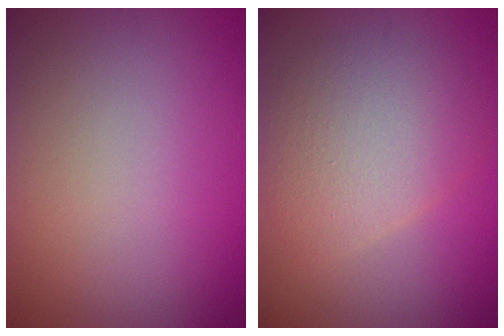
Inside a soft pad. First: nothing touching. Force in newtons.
{"total": 4.6, "press": 4.6, "slide": 0.3}